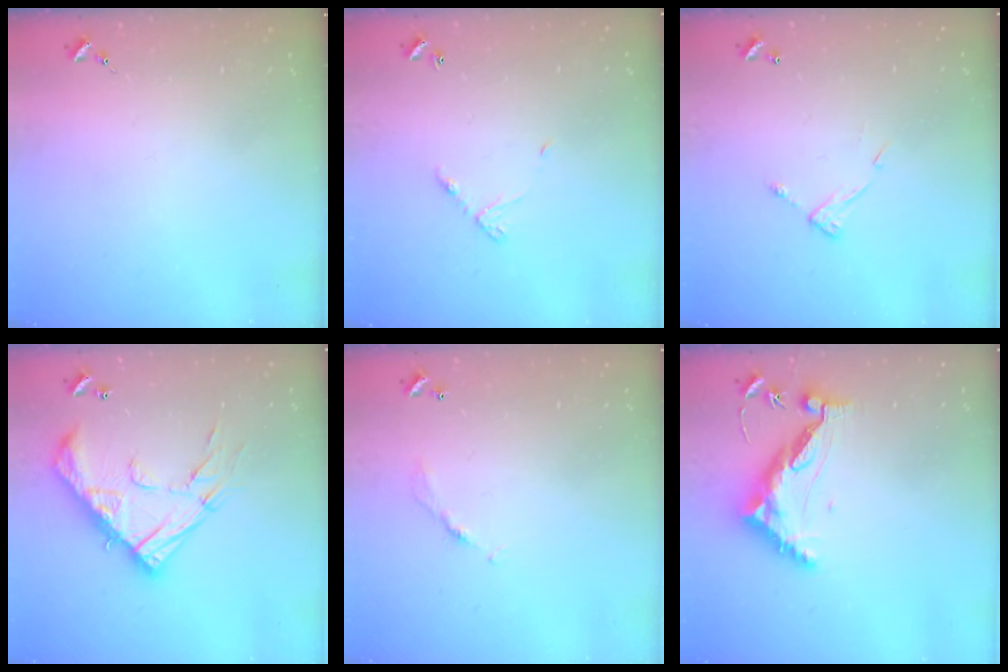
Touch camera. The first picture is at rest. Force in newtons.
{"total": 6.2, "press": 6.2, "slide": 0.4}
{"total": 7.7, "press": 7.7, "slide": 0.6}
{"total": 20.3, "press": 20.3, "slide": 1.7}
{"total": 4.4, "press": 4.3, "slide": 0.2}
{"total": 10.2, "press": 10.2, "slide": 0.8}